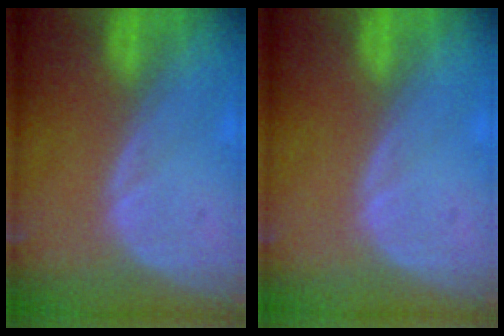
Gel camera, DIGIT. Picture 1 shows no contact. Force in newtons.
{"total": 0.0}